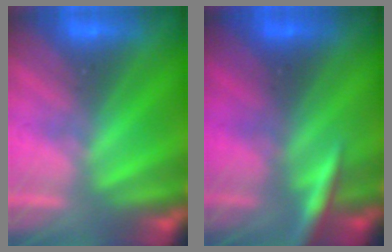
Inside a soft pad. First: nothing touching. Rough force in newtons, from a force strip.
{"total": 2.9}